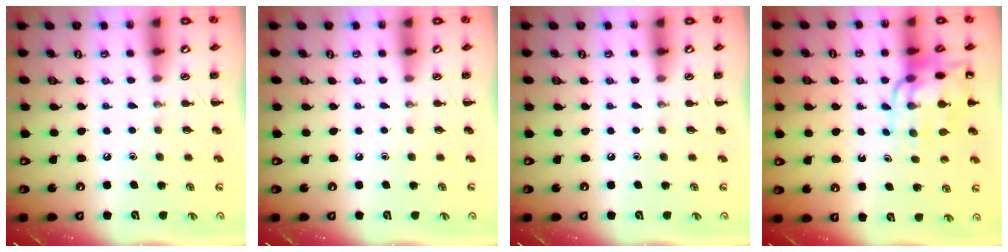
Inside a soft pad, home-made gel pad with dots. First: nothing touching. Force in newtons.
{"total": 0.0}
{"total": 0.0}
{"total": 12.5, "press": 12.2, "slide": 2.5}